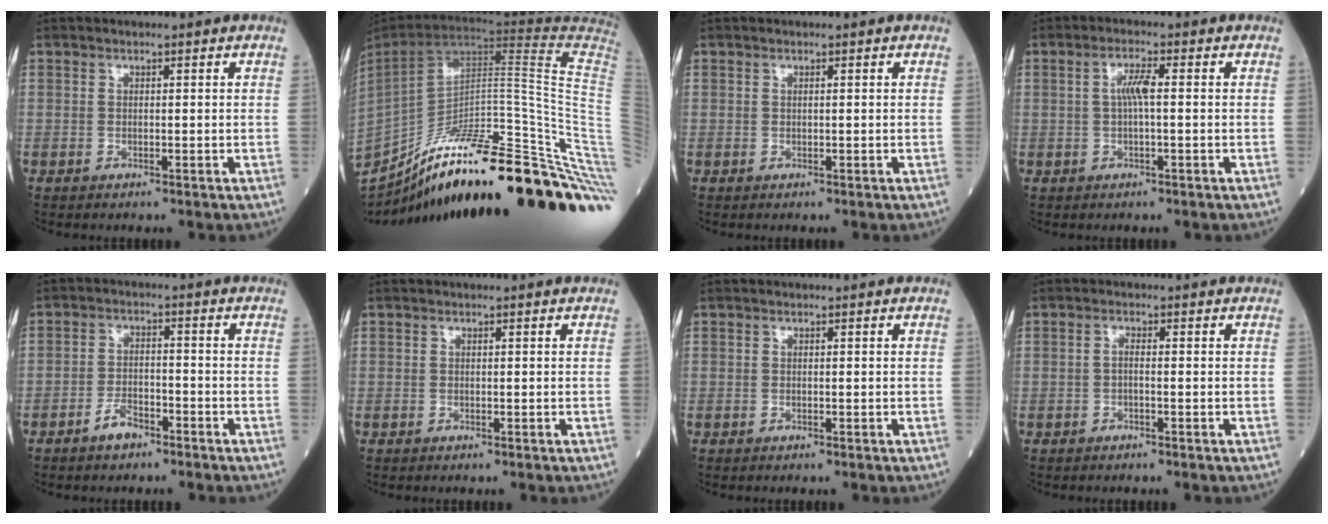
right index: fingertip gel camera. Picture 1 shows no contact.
{"total": 37.9, "force": [-25.3, 2.1, 28.1], "torque": [-0.313, -0.033, -0.369]}
{"total": 0.0}
{"total": 3.1, "force": [0.1, 0.3, 3.1], "torque": [-0.062, 0.005, 0.002]}
{"total": 3.7, "force": [-2.7, 1.5, 2.0], "torque": [-0.037, 0.004, -0.050]}
{"total": 0.0}
{"total": 0.0}
{"total": 1.1, "force": [-0.4, 0.2, 0.9], "torque": [-0.018, 0.004, -0.011]}